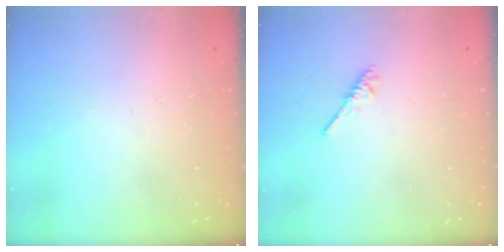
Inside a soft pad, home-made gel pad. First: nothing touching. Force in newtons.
{"total": 1.9, "press": 1.9, "slide": 0.4}